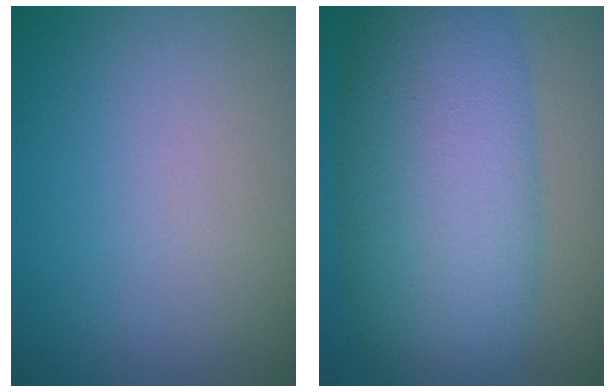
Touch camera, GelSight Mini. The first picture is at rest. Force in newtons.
{"total": 11.6, "press": 11.6, "slide": 0.1}